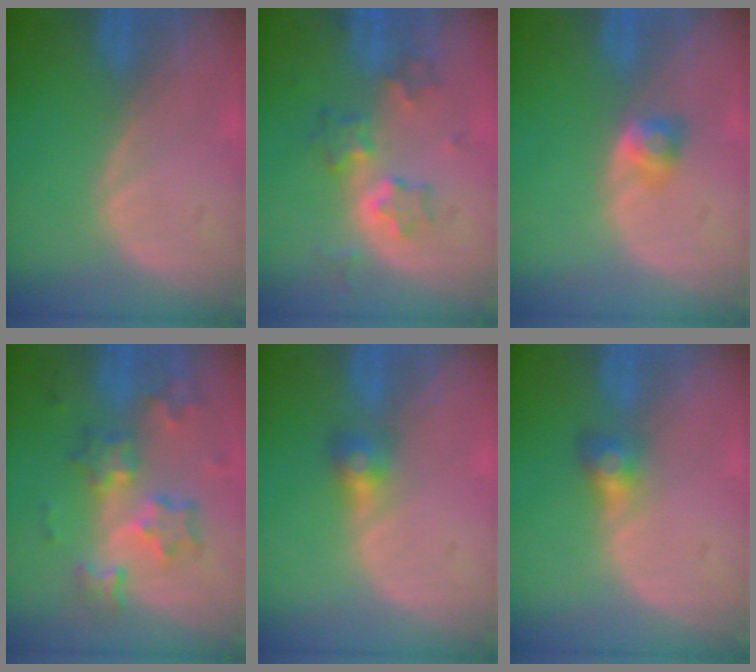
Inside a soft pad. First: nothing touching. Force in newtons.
{"total": 5.8, "press": 5.7, "slide": 1.2}
{"total": 2.7, "press": 2.4, "slide": 1.1}
{"total": 8.5, "press": 7.5, "slide": 4.0}
{"total": 2.7, "press": 2.5, "slide": 0.9}
{"total": 2.8, "press": 2.7, "slide": 0.9}